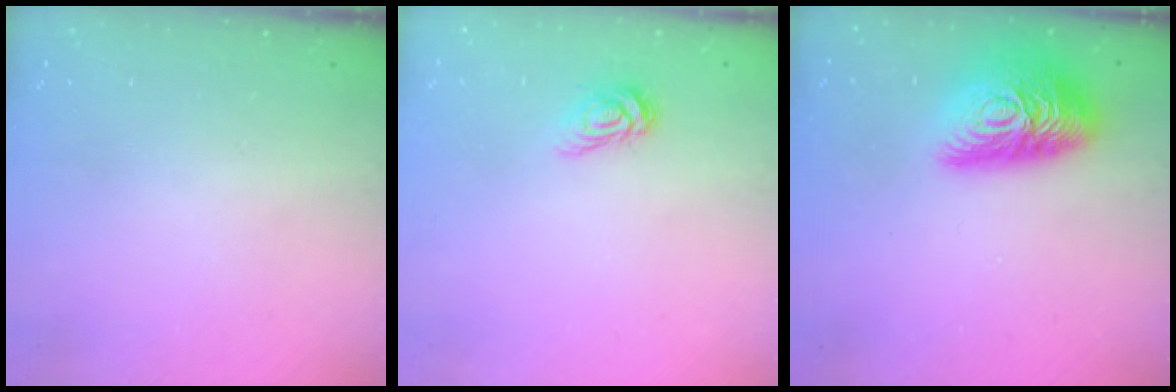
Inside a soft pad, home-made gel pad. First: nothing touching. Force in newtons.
{"total": 4.8, "press": 4.8, "slide": 0.5}
{"total": 18.3, "press": 18.3, "slide": 1.1}